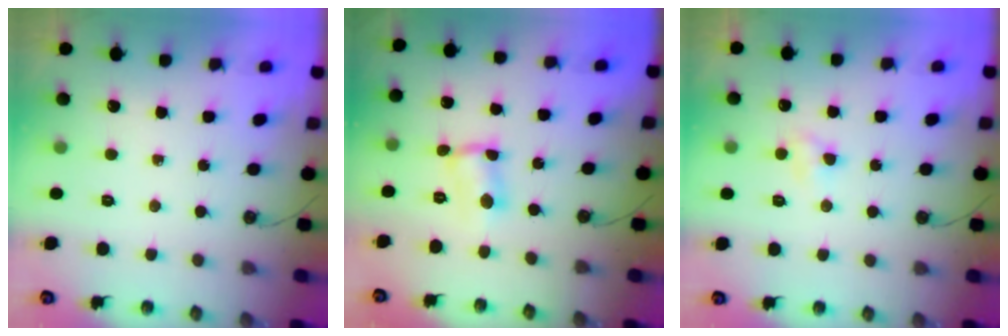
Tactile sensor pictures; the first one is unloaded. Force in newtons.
{"total": 2.0, "press": 2.0, "slide": 0.6}
{"total": 3.2, "press": 3.2, "slide": 0.4}